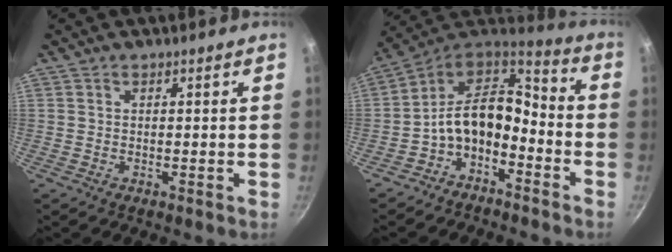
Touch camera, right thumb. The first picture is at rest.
{"total": 12.4, "force": [-4.5, 7.8, 8.6], "torque": [-0.112, 0.096, -0.088]}